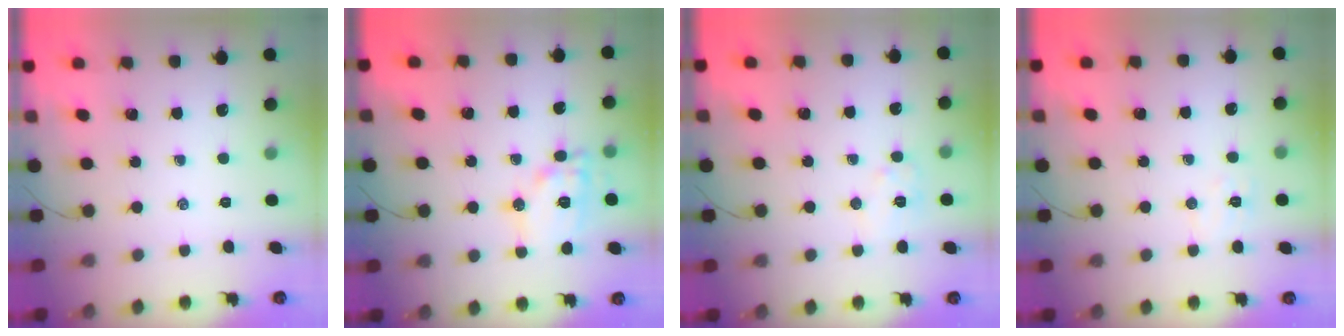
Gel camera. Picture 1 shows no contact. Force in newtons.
{"total": 13.4, "press": 13.4, "slide": 0.9}
{"total": 6.2, "press": 6.2, "slide": 0.5}
{"total": 5.1, "press": 5.0, "slide": 1.0}